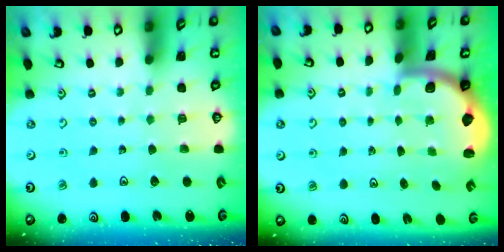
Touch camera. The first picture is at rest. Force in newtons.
{"total": 2.0, "press": 2.0, "slide": 0.5}